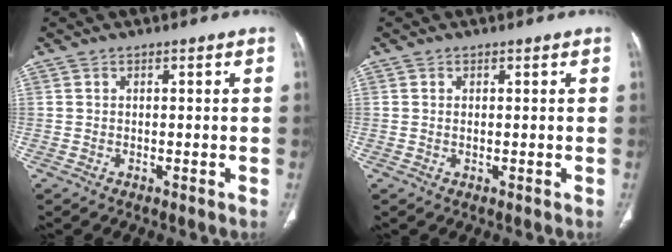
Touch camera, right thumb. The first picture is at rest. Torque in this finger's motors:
{"motor_torque": [-0.20, 0.30, 0.05, 0.37, -0.05]}